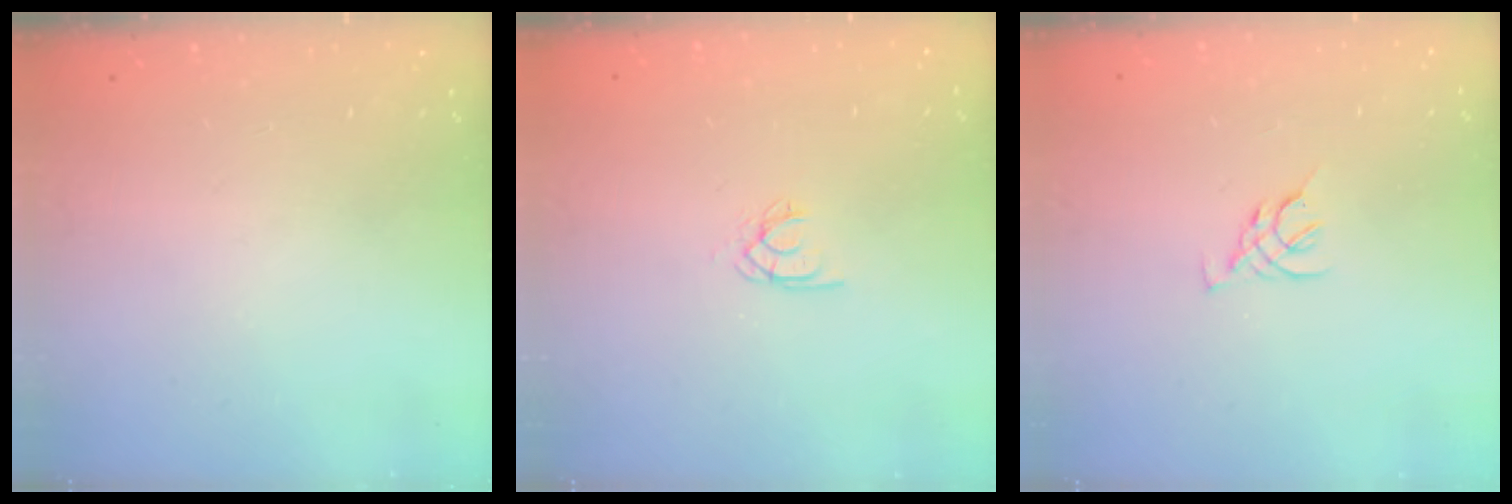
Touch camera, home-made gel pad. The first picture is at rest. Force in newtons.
{"total": 2.0, "press": 2.0, "slide": 0.4}
{"total": 3.2, "press": 3.2, "slide": 0.7}